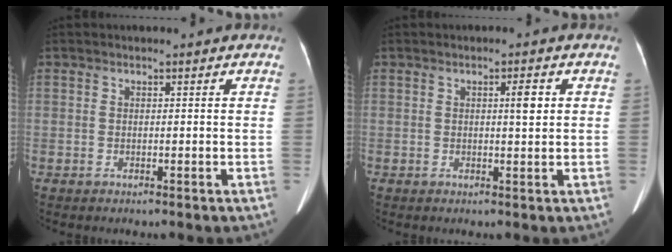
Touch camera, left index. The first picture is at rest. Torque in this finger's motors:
{"motor_torque": [0.36, -0.15, 0.20, 0.07]}